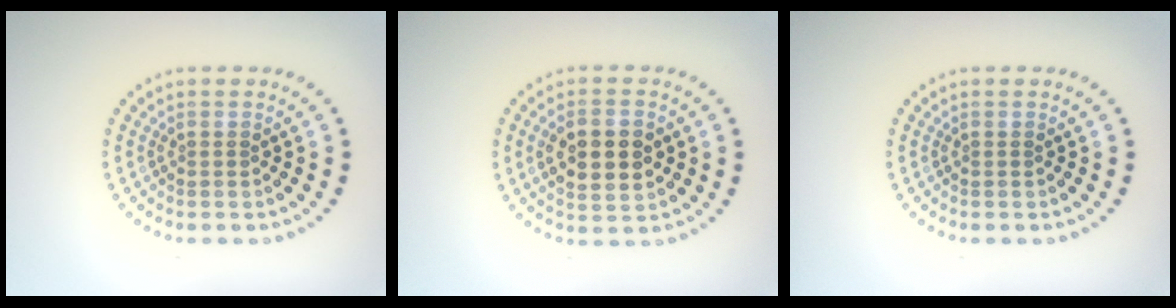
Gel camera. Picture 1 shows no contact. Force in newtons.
{"total": 4.4, "press": 4.4, "slide": 0.4}
{"total": 0.0}